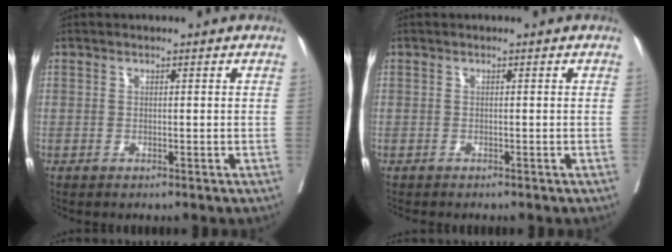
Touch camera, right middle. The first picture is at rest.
{"total": 1.5, "force": [-1.4, 0.2, 0.6], "torque": [-0.016, -0.005, -0.019]}